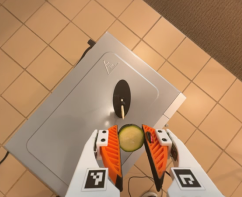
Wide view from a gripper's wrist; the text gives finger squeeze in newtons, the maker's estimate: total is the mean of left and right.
{"total": 8.7, "left": 8.8, "right": 8.7}